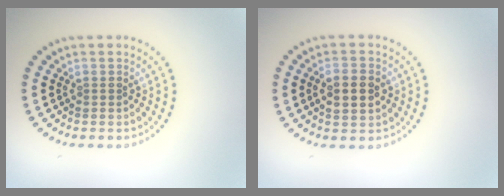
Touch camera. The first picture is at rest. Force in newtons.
{"total": 2.9, "press": 2.9, "slide": 0.1}